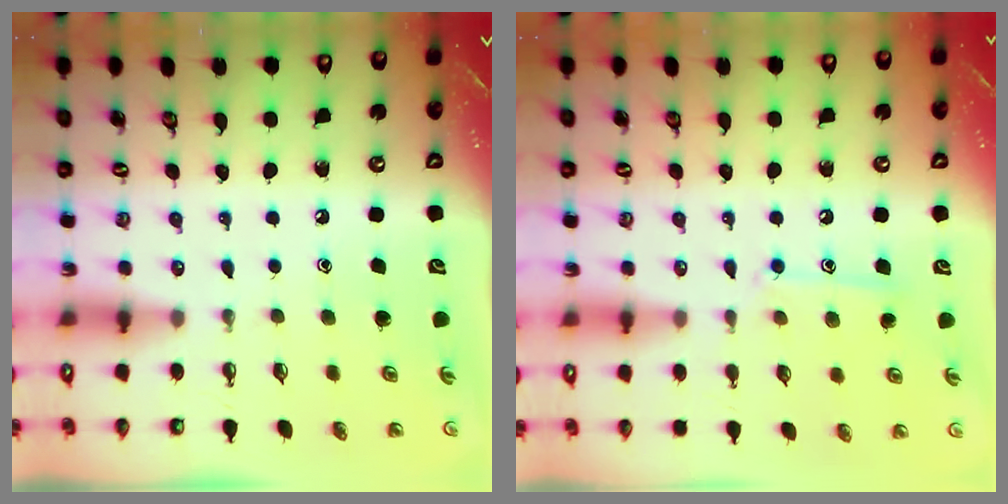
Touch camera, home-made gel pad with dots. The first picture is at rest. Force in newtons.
{"total": 9.6, "press": 9.6, "slide": 0.8}